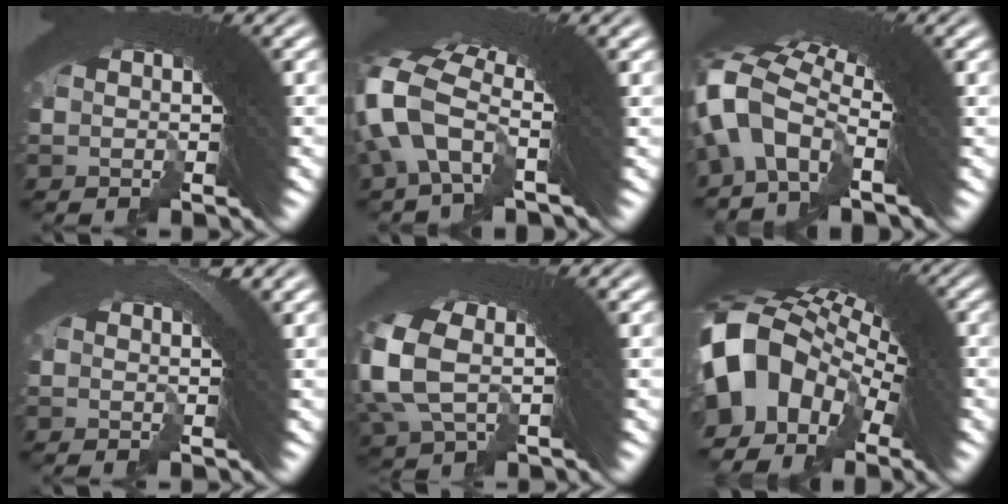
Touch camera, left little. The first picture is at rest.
{"total": 3.6, "force": [0.2, 1.2, 3.4], "torque": [-0.089, -0.012, 0.009]}
{"total": 5.5, "force": [0.2, 3.6, 4.2], "torque": [-0.111, -0.014, 0.001]}
{"total": 2.1, "force": [1.1, -0.4, 1.8], "torque": [-0.022, 0.003, 0.018]}
{"total": 4.4, "force": [0.2, 2.8, 3.4], "torque": [-0.099, -0.012, 0.011]}
{"total": 12.5, "force": [1.0, 8.1, 9.5], "torque": [-0.178, 0.011, 0.006]}